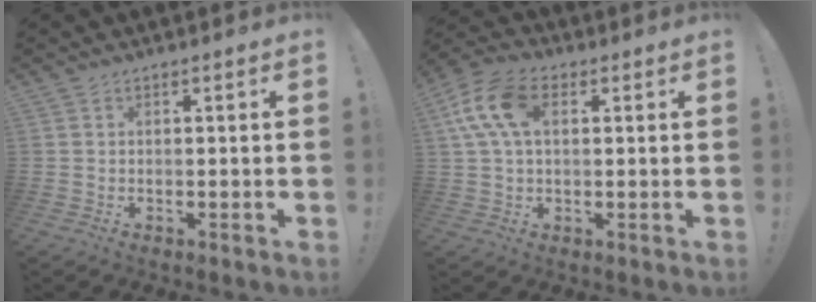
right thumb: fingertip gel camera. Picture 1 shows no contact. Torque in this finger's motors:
{"motor_torque": [-0.19, 1.14, 1.32, 0.17, 0.51]}